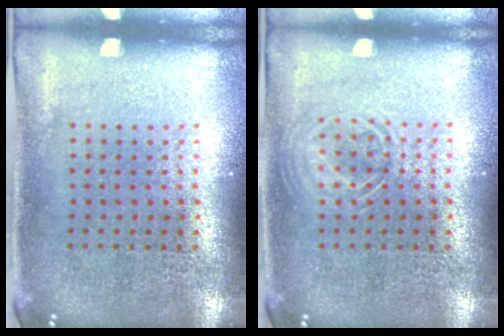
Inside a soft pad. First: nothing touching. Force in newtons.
{"total": 1.7, "press": 1.7, "slide": 0.3}